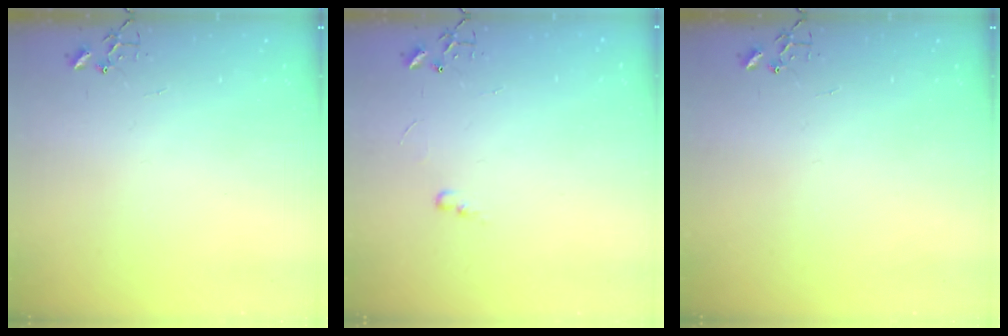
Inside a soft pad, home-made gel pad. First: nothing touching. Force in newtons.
{"total": 4.0, "press": 3.9, "slide": 0.6}
{"total": 0.0}